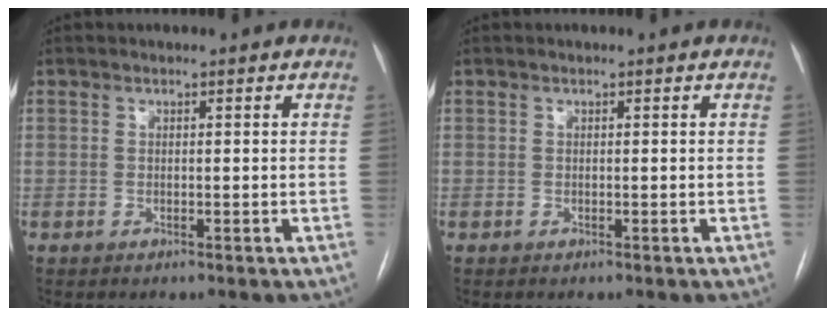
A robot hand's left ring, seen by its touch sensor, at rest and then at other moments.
{"total": 0.0}